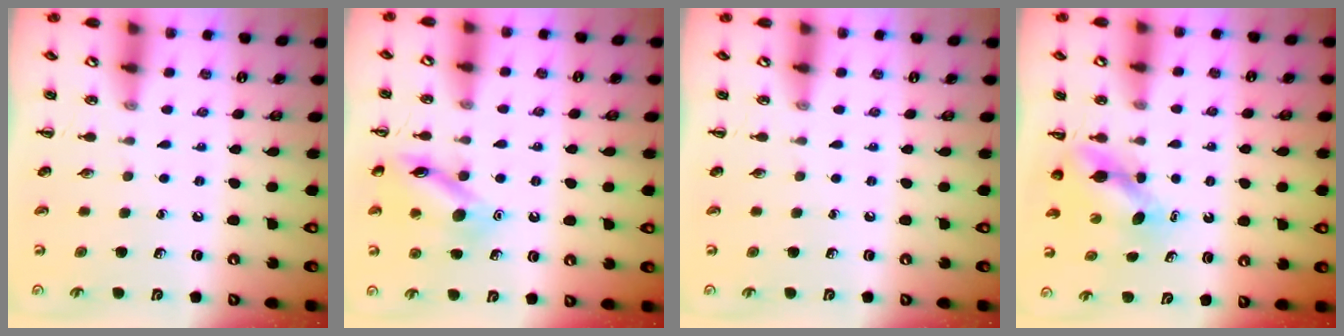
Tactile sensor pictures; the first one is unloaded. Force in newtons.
{"total": 13.1, "press": 13.1, "slide": 0.7}
{"total": 0.0}
{"total": 5.3, "press": 5.3, "slide": 0.3}